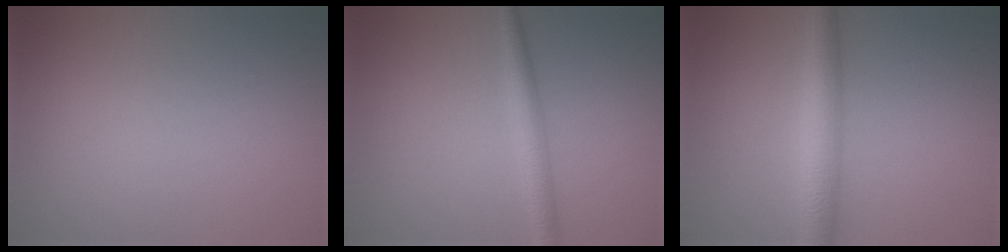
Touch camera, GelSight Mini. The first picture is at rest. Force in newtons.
{"total": 2.4, "press": 2.4, "slide": 0.1}
{"total": 4.3, "press": 4.3, "slide": 0.0}